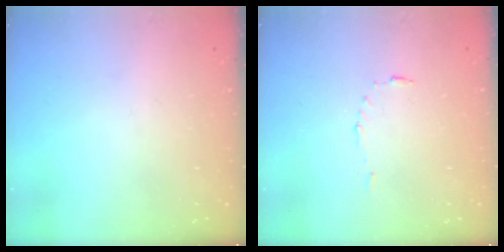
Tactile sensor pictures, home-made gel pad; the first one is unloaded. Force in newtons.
{"total": 3.0, "press": 3.0, "slide": 0.5}